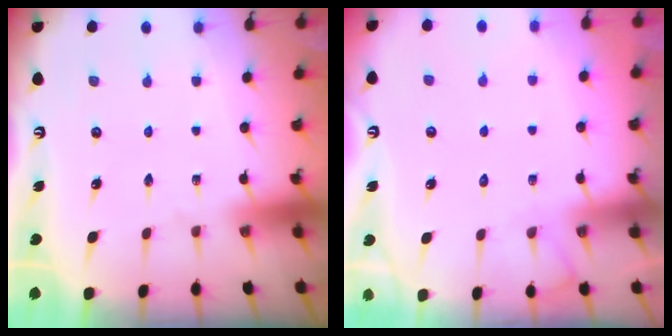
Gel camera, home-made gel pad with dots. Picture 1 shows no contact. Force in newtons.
{"total": 4.9, "press": 4.8, "slide": 0.6}